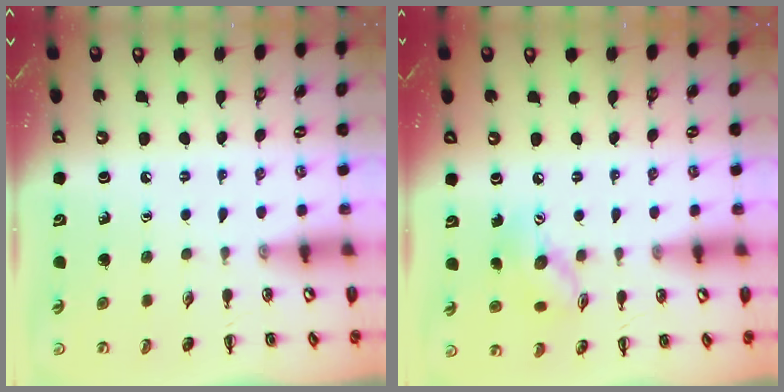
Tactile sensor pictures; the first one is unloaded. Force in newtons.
{"total": 9.4, "press": 9.3, "slide": 0.7}